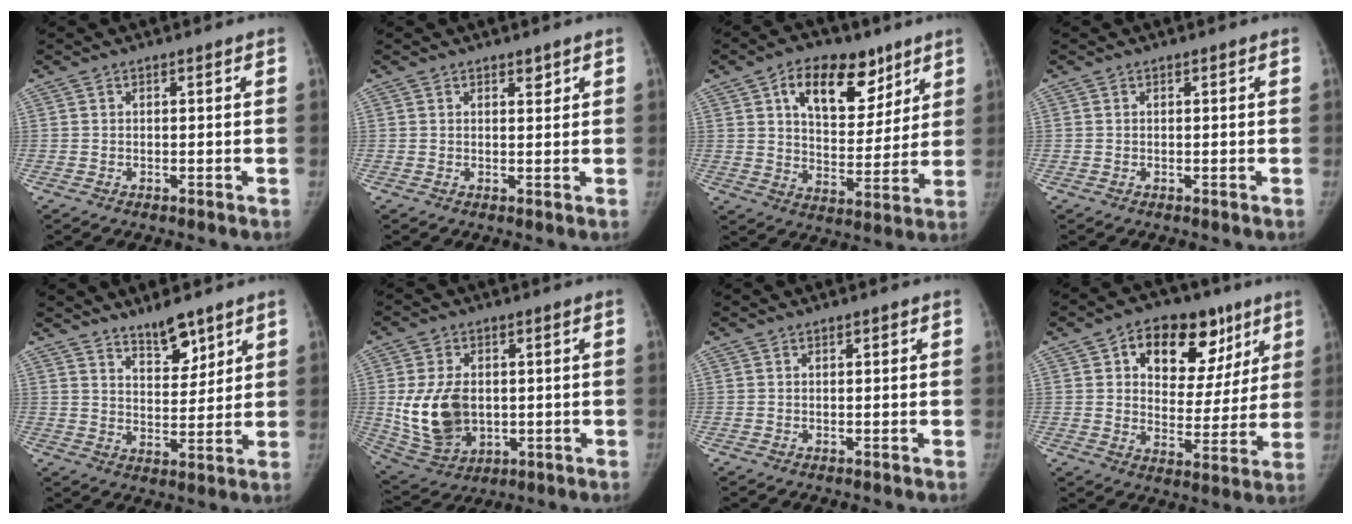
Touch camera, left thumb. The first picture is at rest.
{"total": 1.5, "force": [1.1, 0.7, 0.7], "torque": [0.000, -0.006, 0.015]}
{"total": 16.1, "force": [8.4, 9.6, 10.0], "torque": [-0.105, -0.030, 0.136]}
{"total": 0.0}
{"total": 7.3, "force": [5.6, 2.8, 3.8], "torque": [-0.036, -0.045, 0.093]}
{"total": 13.3, "force": [0.2, 9.3, 9.5], "torque": [-0.160, -0.010, 0.026]}
{"total": 0.5, "force": [0.2, 0.3, 0.4], "torque": [-0.005, 0.000, 0.004]}
{"total": 18.3, "force": [8.8, 11.5, 11.2], "torque": [-0.105, -0.013, 0.129]}